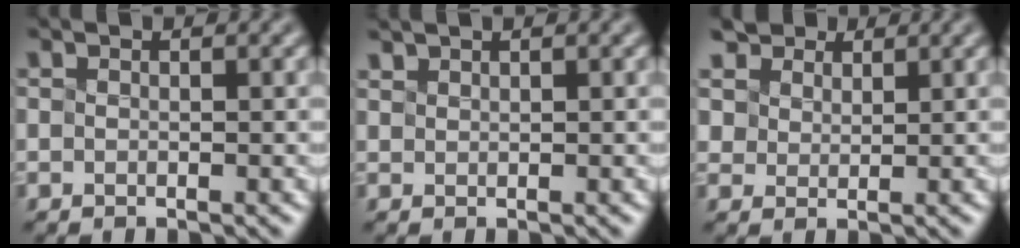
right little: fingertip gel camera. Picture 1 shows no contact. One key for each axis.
{"total": 1.4, "fx": 1.4, "fy": 0.3, "fz": 0.3, "tx": -0.008, "ty": 0.013, "tz": 0.026}
{"total": 3.3, "fx": 2.7, "fy": 1.8, "fz": 0.2, "tx": -0.041, "ty": 0.003, "tz": 0.075}